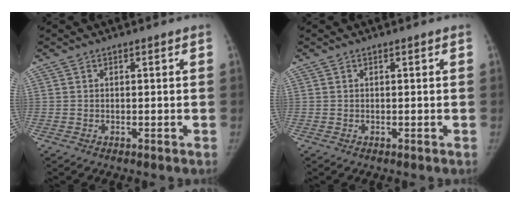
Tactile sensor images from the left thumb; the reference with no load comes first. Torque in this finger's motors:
{"motor_torque": [0.09, -0.03, 0.23, -0.23, 0.01]}